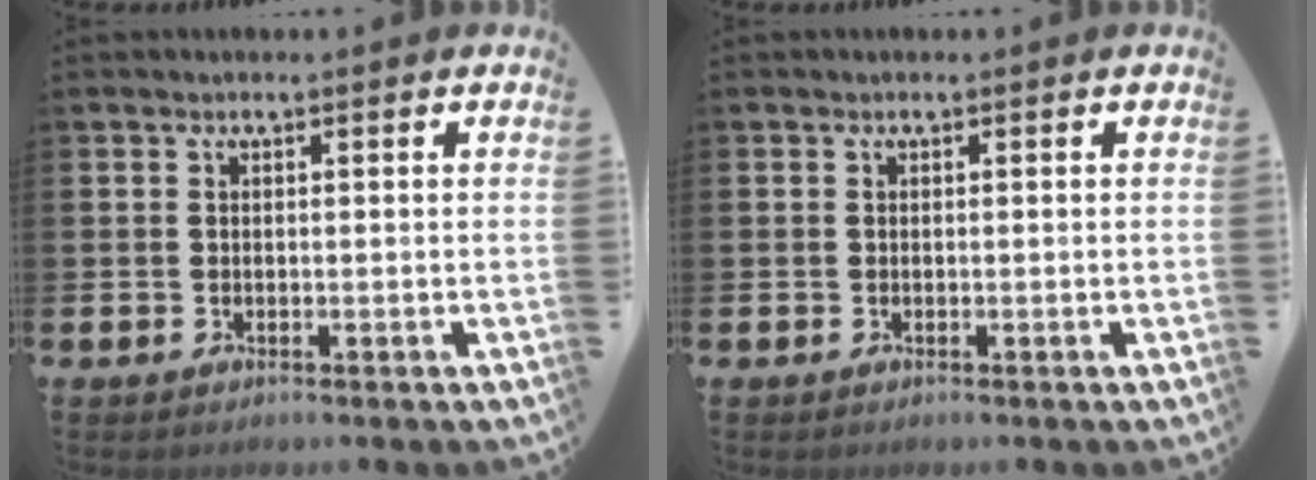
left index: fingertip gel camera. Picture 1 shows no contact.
{"total": 0.0}